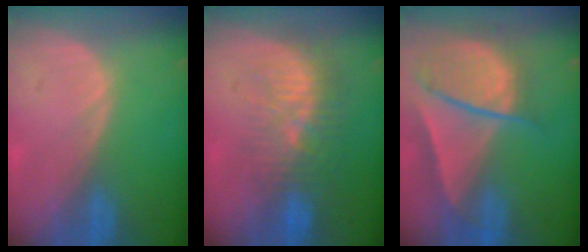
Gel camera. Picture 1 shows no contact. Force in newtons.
{"total": 9.6, "press": 9.0, "slide": 3.5}
{"total": 9.5, "press": 8.2, "slide": 4.8}